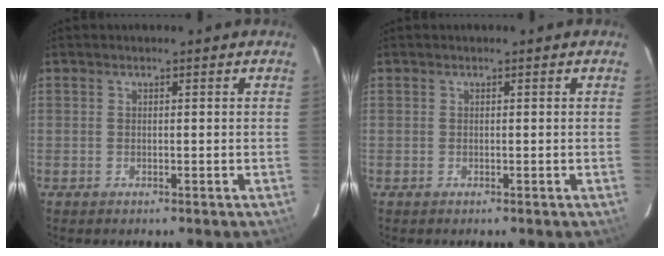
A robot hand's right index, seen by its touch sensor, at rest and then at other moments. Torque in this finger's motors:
{"motor_torque": [-0.01, -0.01, 0.01, 0.00]}